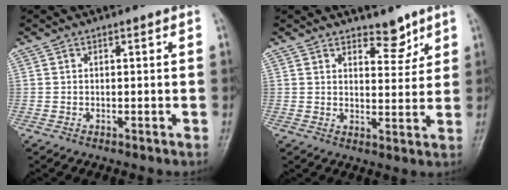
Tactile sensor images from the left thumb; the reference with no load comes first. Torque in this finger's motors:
{"motor_torque": [-0.19, 0.07, -0.19, -0.18, 0.07]}